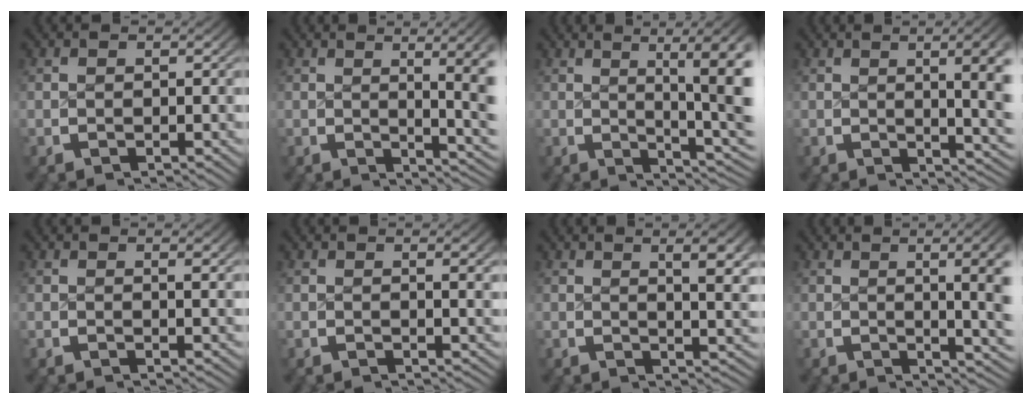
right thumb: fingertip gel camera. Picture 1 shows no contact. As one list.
[{"total": 6.8, "force": [0.2, 2.7, 6.2], "torque": [-0.074, -0.007, 0.006]}, {"total": 10.6, "force": [1.5, 4.5, 9.5], "torque": [-0.111, 0.000, 0.020]}, {"total": 7.5, "force": [0.6, 2.9, 6.9], "torque": [-0.074, 0.004, 0.009]}, {"total": 1.1, "force": [0.5, 0.0, 1.0], "torque": [-0.013, -0.003, 0.010]}, {"total": 1.5, "force": [0.5, 0.1, 1.4], "torque": [-0.018, -0.002, 0.008]}, {"total": 4.6, "force": [1.4, 1.3, 4.2], "torque": [-0.048, -0.005, 0.024]}, {"total": 7.5, "force": [0.4, 2.9, 6.9], "torque": [-0.073, 0.005, 0.005]}]